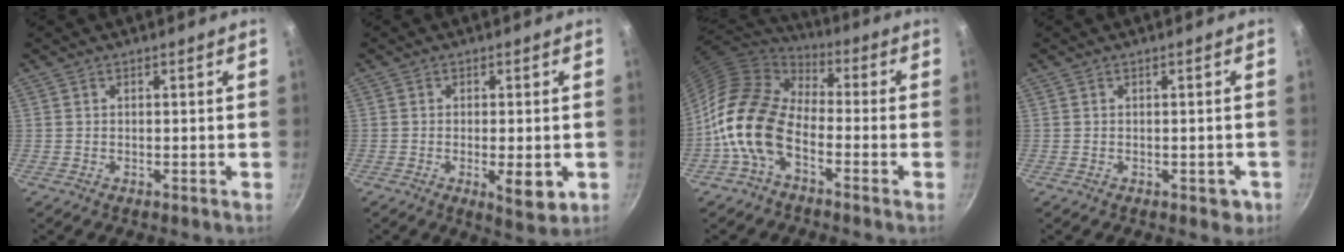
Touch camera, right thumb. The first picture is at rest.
{"total": 6.3, "force": [-1.6, 2.1, 5.7], "torque": [-0.079, -0.005, -0.018]}
{"total": 14.7, "force": [-5.2, 9.0, 10.4], "torque": [-0.175, 0.045, -0.126]}
{"total": 5.4, "force": [-2.3, 3.1, 3.7], "torque": [-0.008, 0.022, -0.019]}